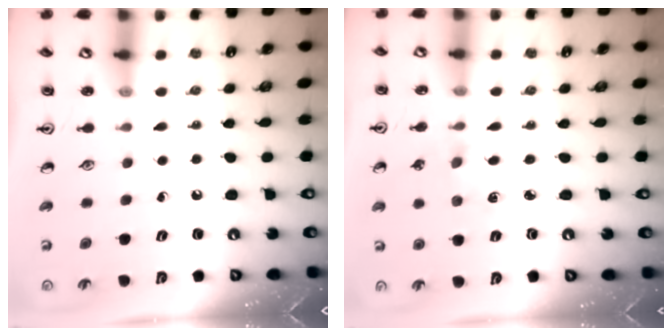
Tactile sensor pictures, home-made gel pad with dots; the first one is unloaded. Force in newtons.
{"total": 1.9, "press": 1.9, "slide": 0.2}